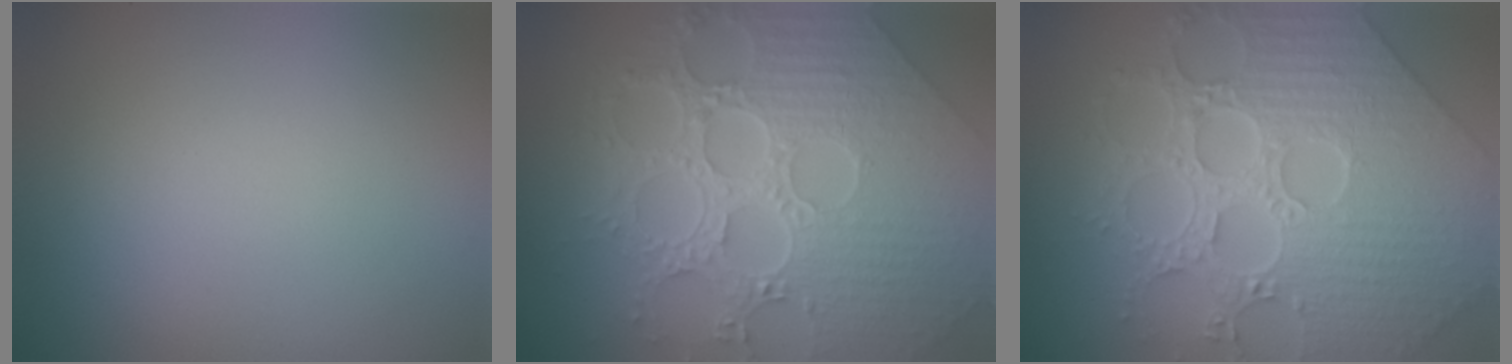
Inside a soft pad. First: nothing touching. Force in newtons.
{"total": 9.4, "press": 7.0, "slide": 6.3}
{"total": 7.5, "press": 6.6, "slide": 3.5}